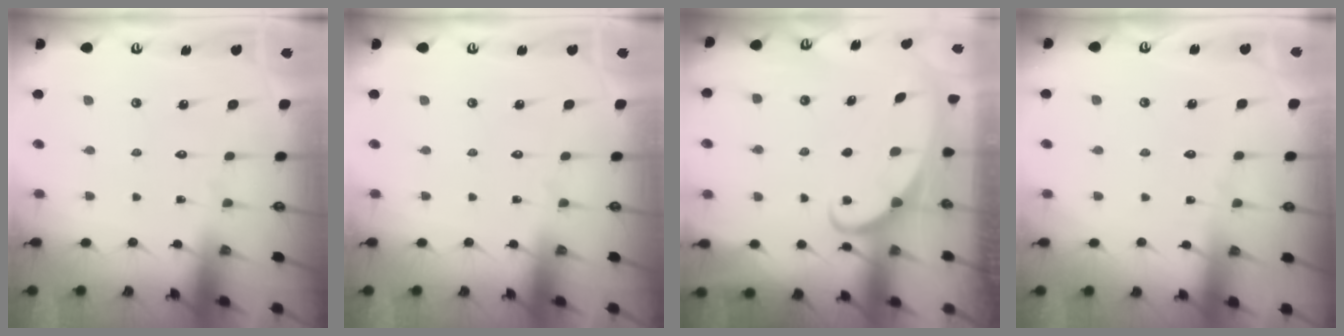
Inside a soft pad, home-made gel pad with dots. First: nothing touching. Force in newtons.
{"total": 0.0}
{"total": 2.4, "press": 2.4, "slide": 0.3}
{"total": 3.0, "press": 3.0, "slide": 0.3}